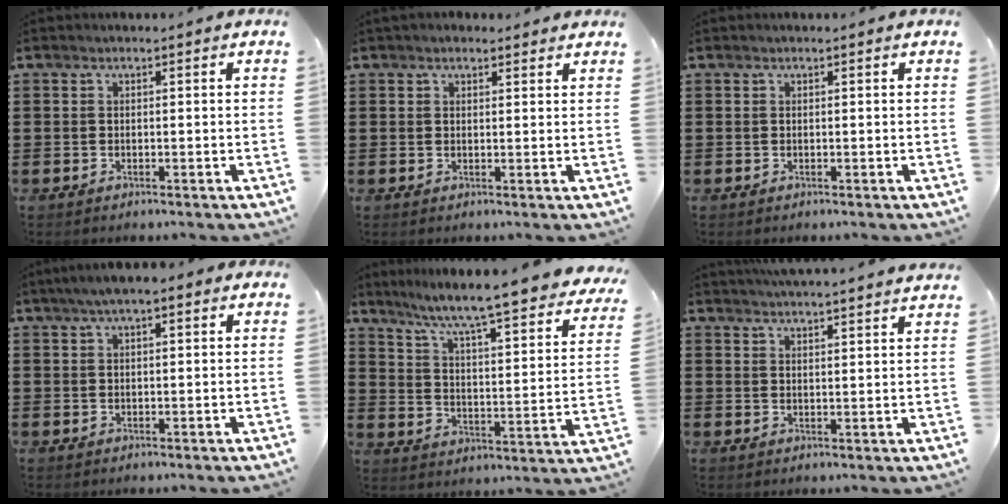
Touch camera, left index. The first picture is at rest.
{"total": 1.6, "force": [1.4, 0.6, 0.4], "torque": [-0.010, 0.004, 0.028]}
{"total": 0.0}
{"total": 2.8, "force": [1.5, 0.8, 2.3], "torque": [-0.047, 0.007, 0.024]}
{"total": 6.7, "force": [5.6, -0.8, 3.6], "torque": [-0.094, -0.058, 0.083]}
{"total": 3.7, "force": [3.6, -0.7, 0.3], "torque": [-0.018, -0.017, 0.066]}